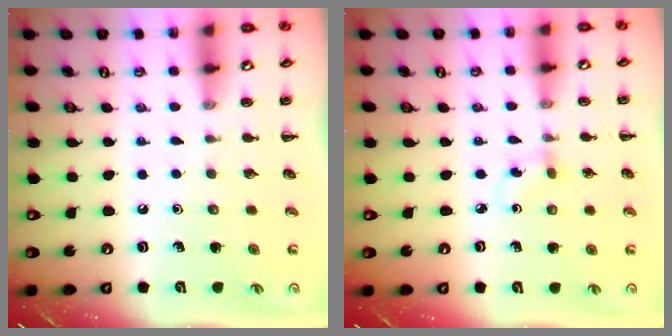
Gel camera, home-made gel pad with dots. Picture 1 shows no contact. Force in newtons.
{"total": 1.6, "press": 1.4, "slide": 0.8}